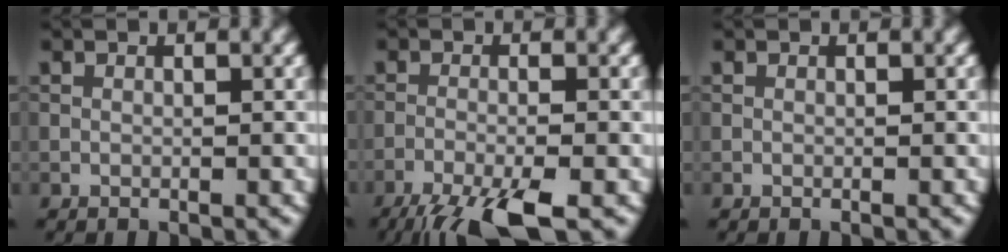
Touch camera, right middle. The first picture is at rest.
{"total": 6.9, "force": [-4.8, 1.3, 4.8], "torque": [-0.077, -0.017, -0.092]}
{"total": 0.0}